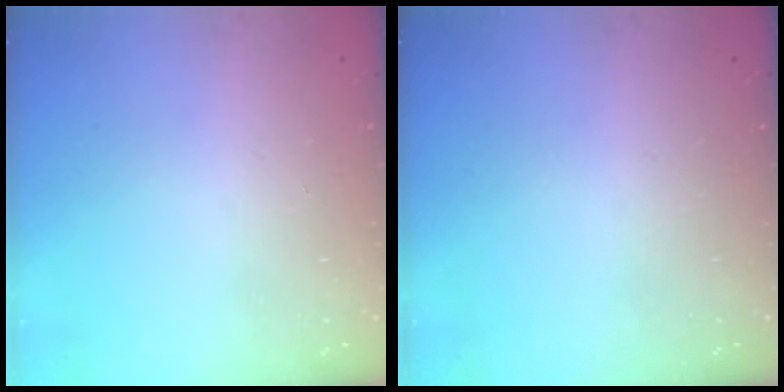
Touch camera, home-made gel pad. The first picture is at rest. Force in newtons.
{"total": 0.0}